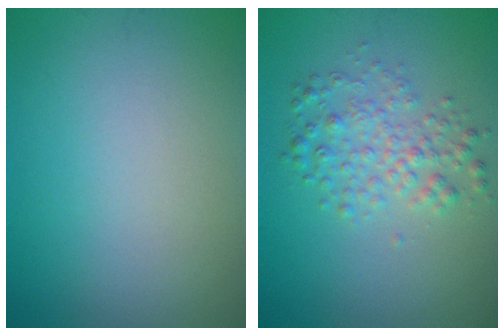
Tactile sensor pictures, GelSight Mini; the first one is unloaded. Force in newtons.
{"total": 3.0, "press": 3.0, "slide": 0.1}